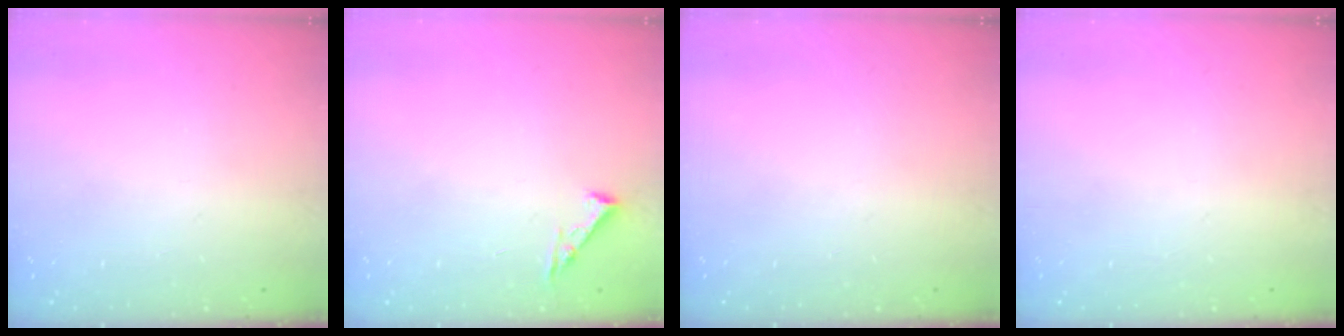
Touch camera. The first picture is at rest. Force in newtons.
{"total": 5.3, "press": 5.2, "slide": 0.7}
{"total": 0.0}
{"total": 0.0}